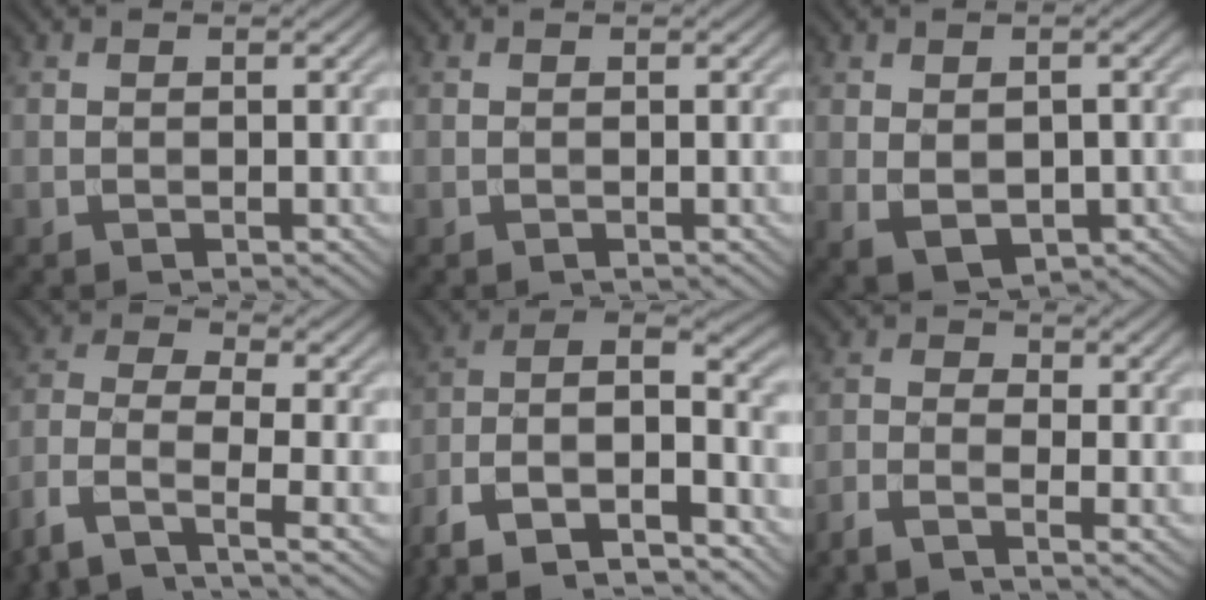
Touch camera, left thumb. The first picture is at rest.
{"total": 0.0}
{"total": 4.5, "force": [-0.9, 2.9, 3.3], "torque": [-0.064, -0.015, -0.006]}
{"total": 8.5, "force": [-5.4, 2.8, 6.0], "torque": [-0.123, -0.006, -0.120]}
{"total": 16.6, "force": [-8.7, 8.2, 11.5], "torque": [-0.270, -0.024, -0.142]}
{"total": 3.4, "force": [-2.3, 0.9, 2.3], "torque": [-0.053, -0.007, -0.052]}